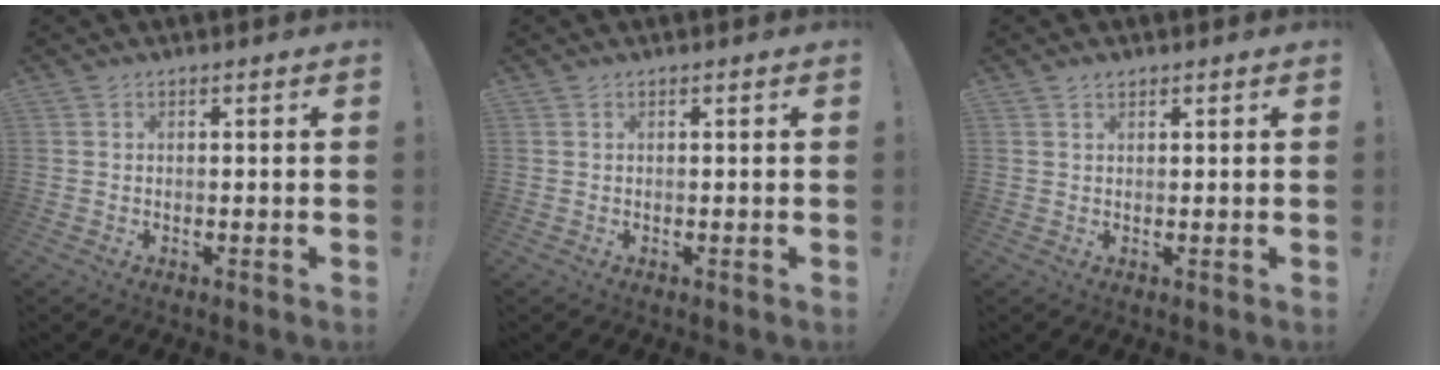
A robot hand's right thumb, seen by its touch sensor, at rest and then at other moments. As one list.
[{"total": 0.0}, {"total": 1.1, "force": [0.9, 0.6, 0.4], "torque": [-0.004, -0.002, 0.016]}]